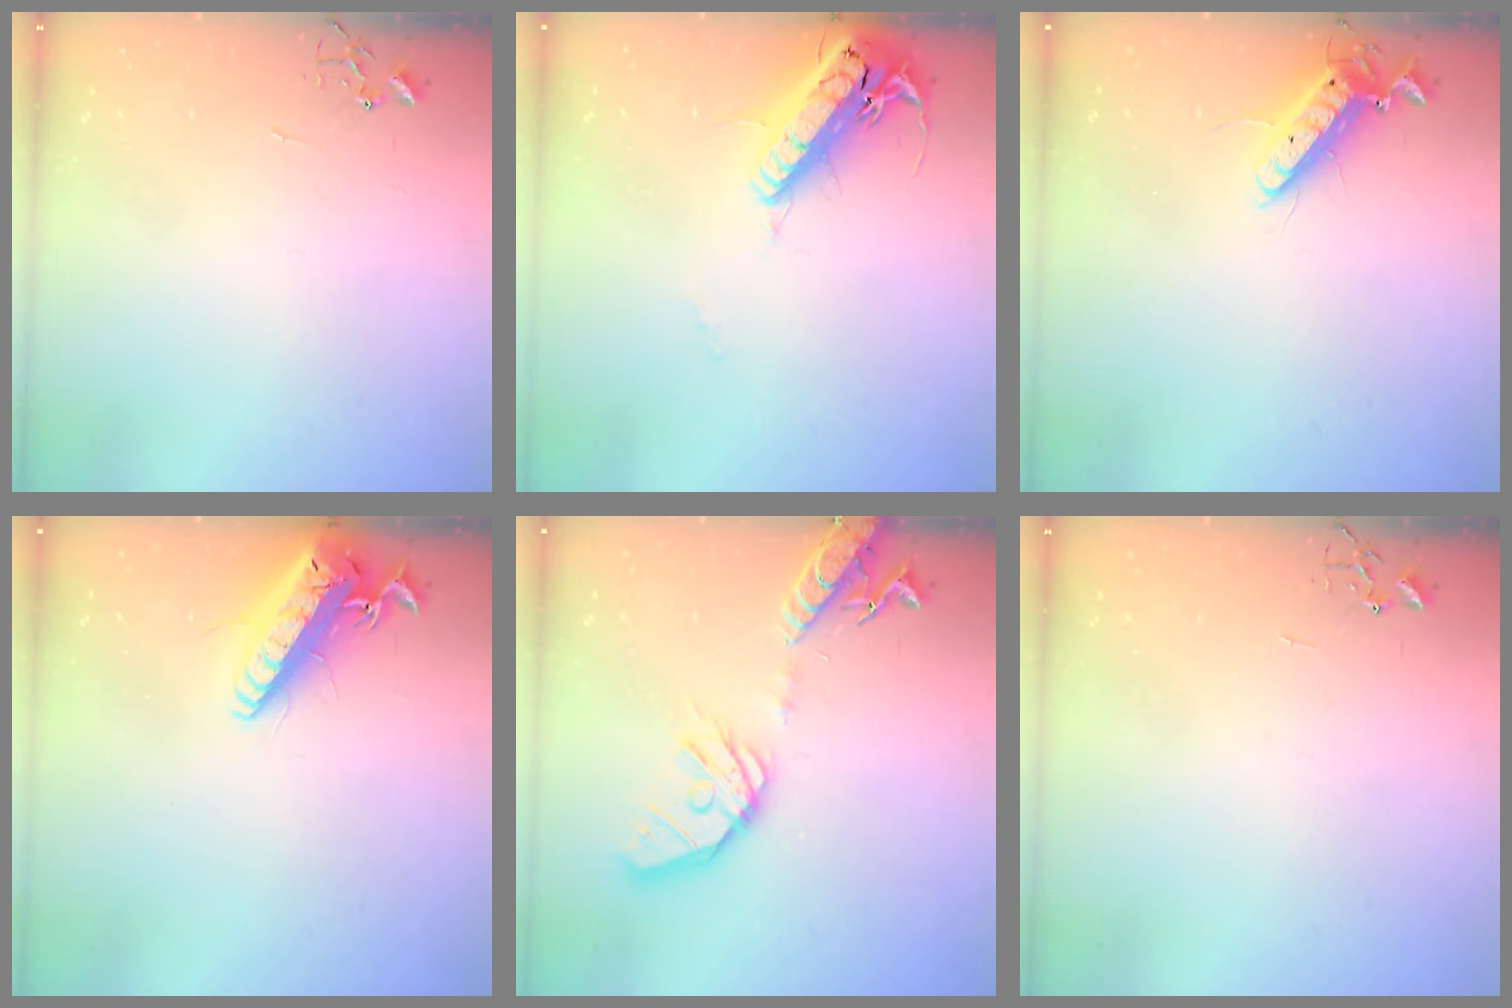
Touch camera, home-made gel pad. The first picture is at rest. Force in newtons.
{"total": 19.2, "press": 18.9, "slide": 3.3}
{"total": 11.9, "press": 11.7, "slide": 2.2}
{"total": 20.4, "press": 19.9, "slide": 4.5}
{"total": 17.8, "press": 17.5, "slide": 3.0}
{"total": 0.0}